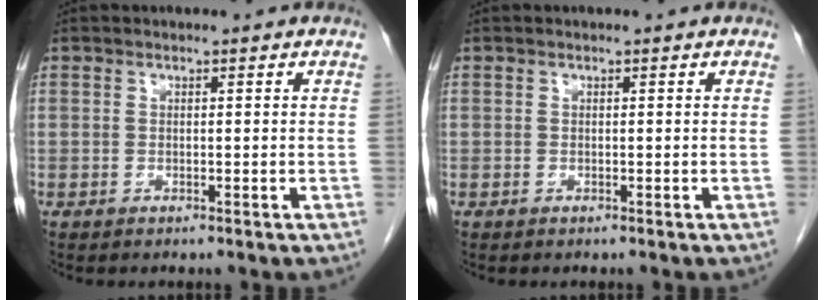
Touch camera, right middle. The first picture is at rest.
{"total": 0.0}